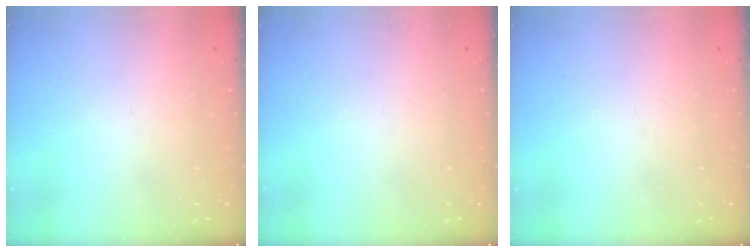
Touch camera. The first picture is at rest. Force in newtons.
{"total": 0.0}
{"total": 0.0}